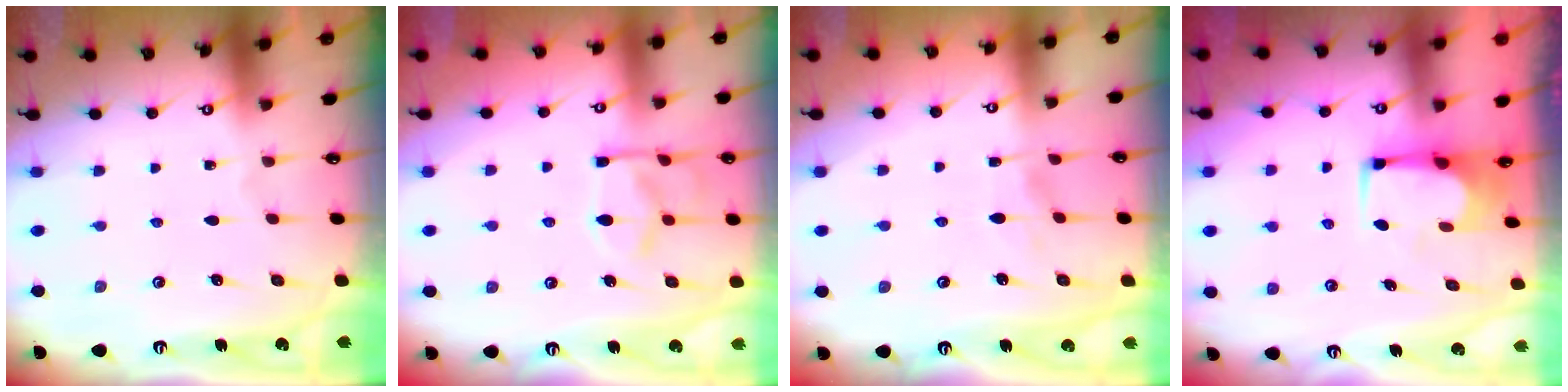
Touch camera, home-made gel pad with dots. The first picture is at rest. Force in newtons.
{"total": 11.8, "press": 11.8, "slide": 1.2}
{"total": 0.9, "press": 0.6, "slide": 0.7}
{"total": 1.8, "press": 1.7, "slide": 0.3}